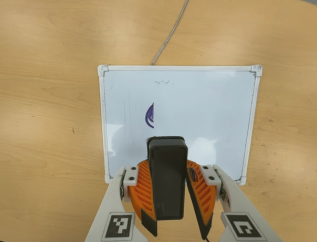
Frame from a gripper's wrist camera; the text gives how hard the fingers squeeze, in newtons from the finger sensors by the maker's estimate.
{"total": 9.7, "left": 9.2, "right": 10.3}